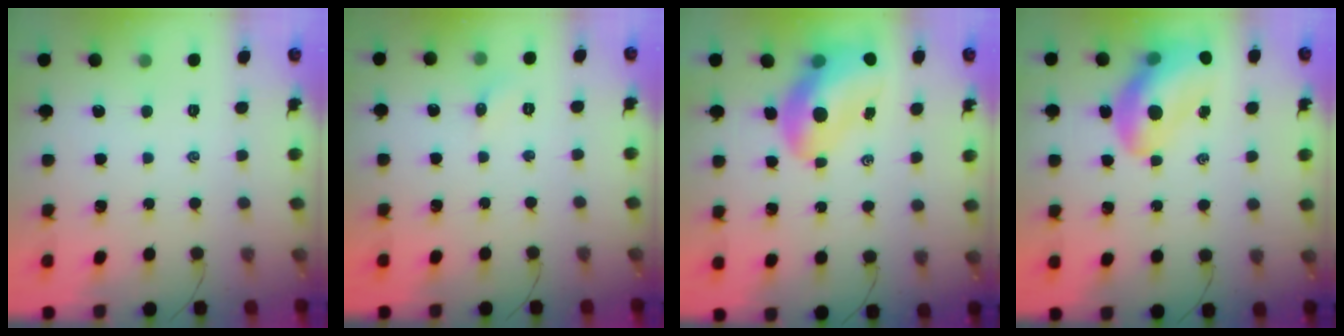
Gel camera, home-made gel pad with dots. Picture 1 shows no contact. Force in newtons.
{"total": 3.8, "press": 3.6, "slide": 1.3}
{"total": 13.3, "press": 12.7, "slide": 4.0}
{"total": 14.6, "press": 14.0, "slide": 3.9}